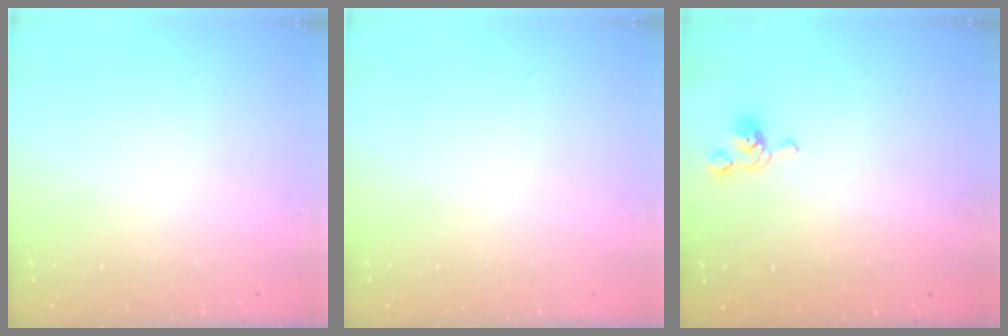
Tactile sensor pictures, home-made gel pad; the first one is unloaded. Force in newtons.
{"total": 0.0}
{"total": 4.1, "press": 4.0, "slide": 0.6}